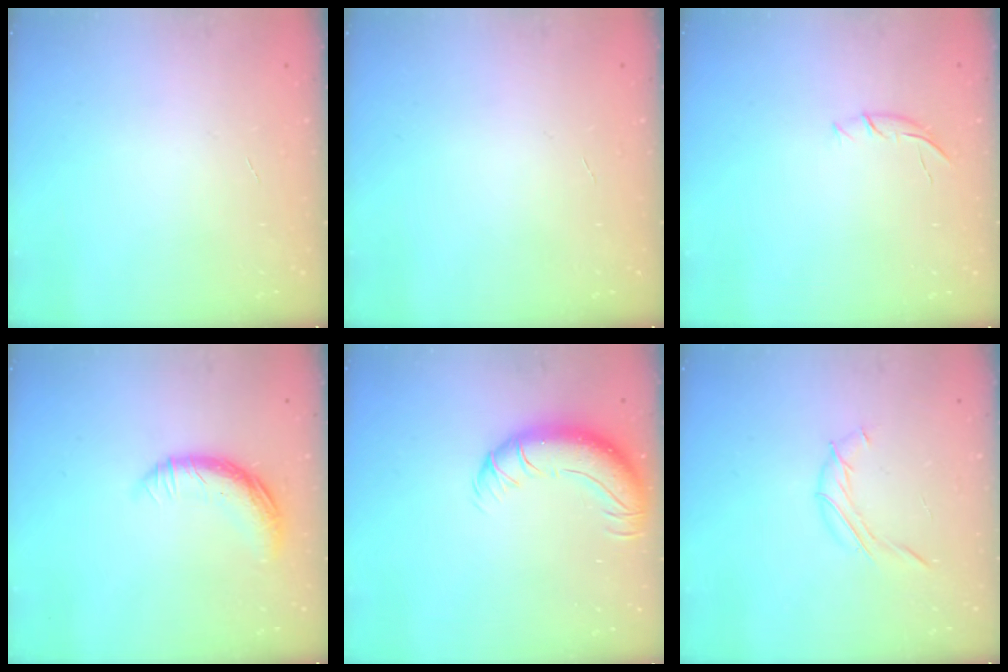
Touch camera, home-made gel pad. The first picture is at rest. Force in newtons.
{"total": 0.0}
{"total": 6.3, "press": 6.2, "slide": 1.0}
{"total": 10.8, "press": 10.8, "slide": 1.0}
{"total": 11.2, "press": 10.8, "slide": 2.9}
{"total": 7.4, "press": 7.3, "slide": 1.3}